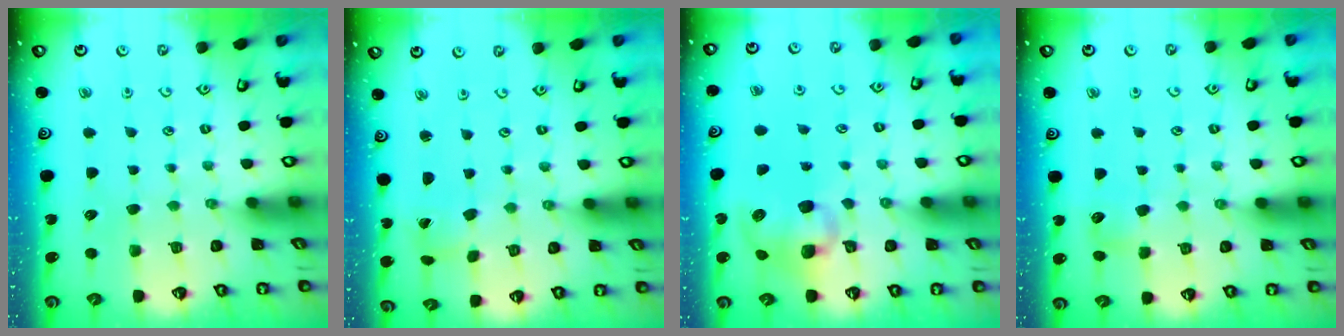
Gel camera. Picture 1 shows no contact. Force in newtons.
{"total": 1.6, "press": 1.6, "slide": 0.1}
{"total": 10.2, "press": 10.0, "slide": 1.8}
{"total": 5.9, "press": 5.9, "slide": 0.8}